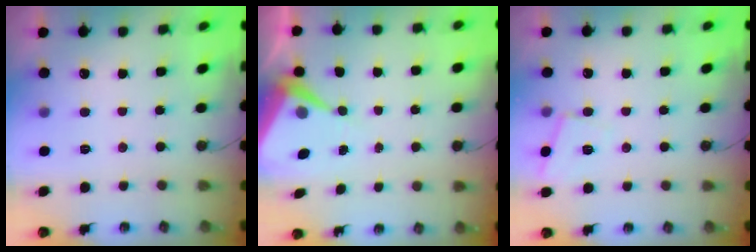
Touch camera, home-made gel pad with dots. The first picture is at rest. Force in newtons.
{"total": 7.0, "press": 7.0, "slide": 0.4}
{"total": 5.5, "press": 5.4, "slide": 0.7}